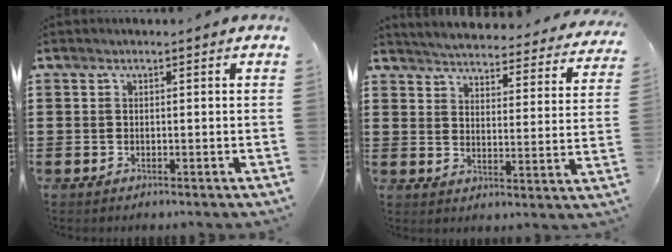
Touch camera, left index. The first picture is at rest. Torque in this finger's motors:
{"motor_torque": [1.11, -1.03, 0.16, 0.08]}